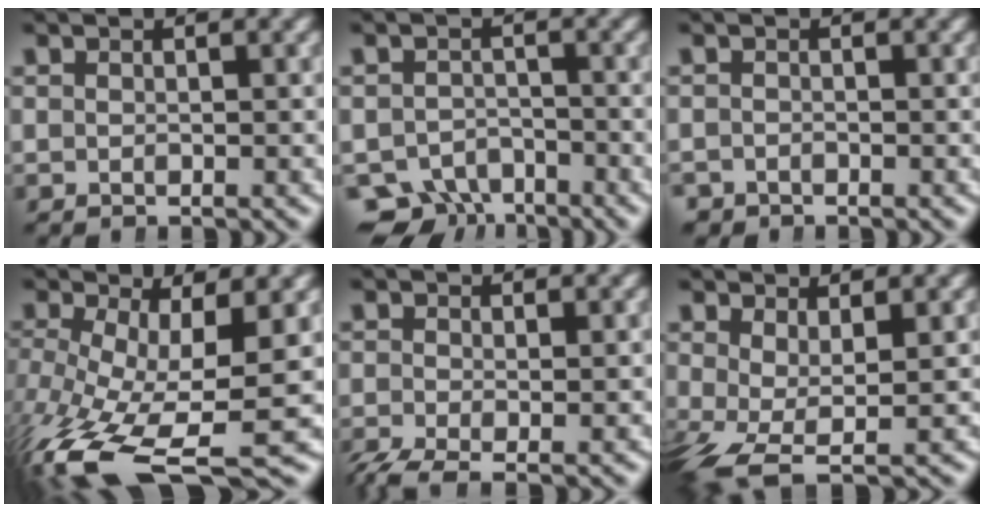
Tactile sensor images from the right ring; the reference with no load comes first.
{"total": 5.7, "force": [-4.3, 3.5, 1.5], "torque": [-0.009, -0.028, -0.070]}
{"total": 1.4, "force": [-1.2, 0.6, -0.4], "torque": [0.006, -0.017, -0.017]}
{"total": 10.2, "force": [-5.5, 4.3, 7.4], "torque": [-0.161, -0.068, -0.056]}
{"total": 3.6, "force": [-2.2, 1.9, 2.1], "torque": [-0.049, -0.027, -0.023]}
{"total": 5.5, "force": [-3.5, 2.4, 3.5], "torque": [-0.086, -0.049, -0.034]}